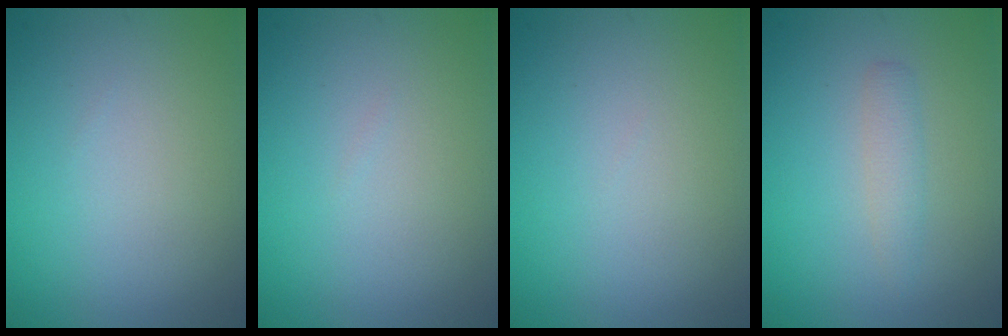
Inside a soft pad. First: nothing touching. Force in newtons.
{"total": 0.0}
{"total": 0.0}
{"total": 1.5, "press": 1.5, "slide": 0.0}